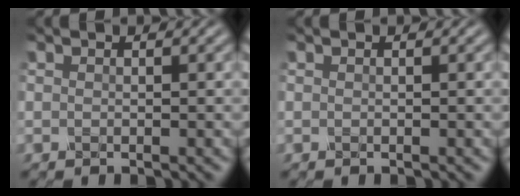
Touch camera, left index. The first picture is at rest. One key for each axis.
{"total": 0.0}